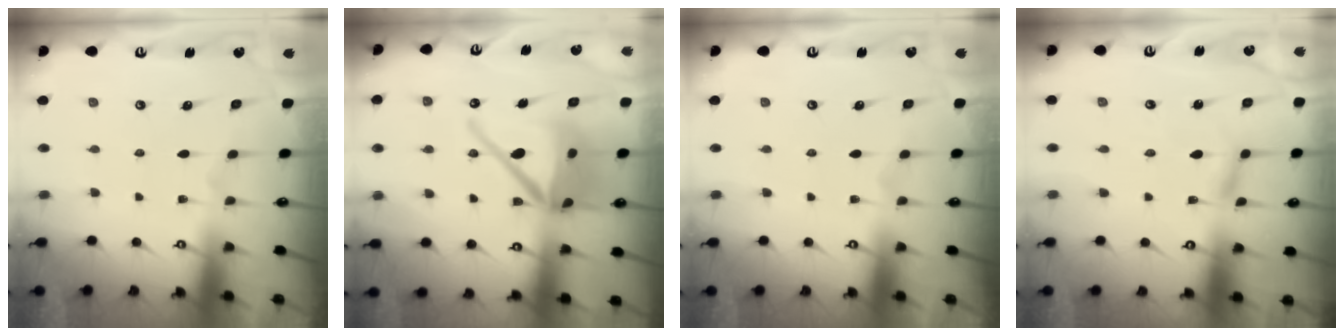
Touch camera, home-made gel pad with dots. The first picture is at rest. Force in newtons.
{"total": 16.2, "press": 15.9, "slide": 2.6}
{"total": 0.0}
{"total": 2.4, "press": 2.4, "slide": 0.2}